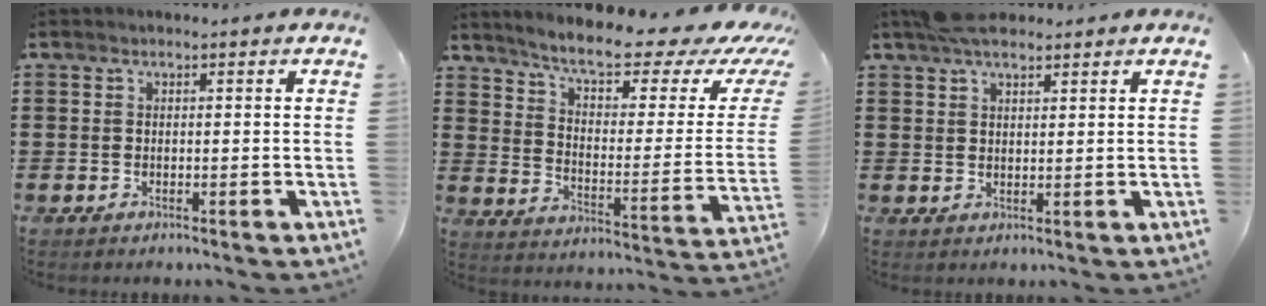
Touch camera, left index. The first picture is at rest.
{"total": 8.7, "force": [6.8, 1.3, 5.2], "torque": [-0.111, -0.044, 0.112]}
{"total": 4.4, "force": [3.3, 1.8, 2.3], "torque": [-0.055, 0.006, 0.063]}